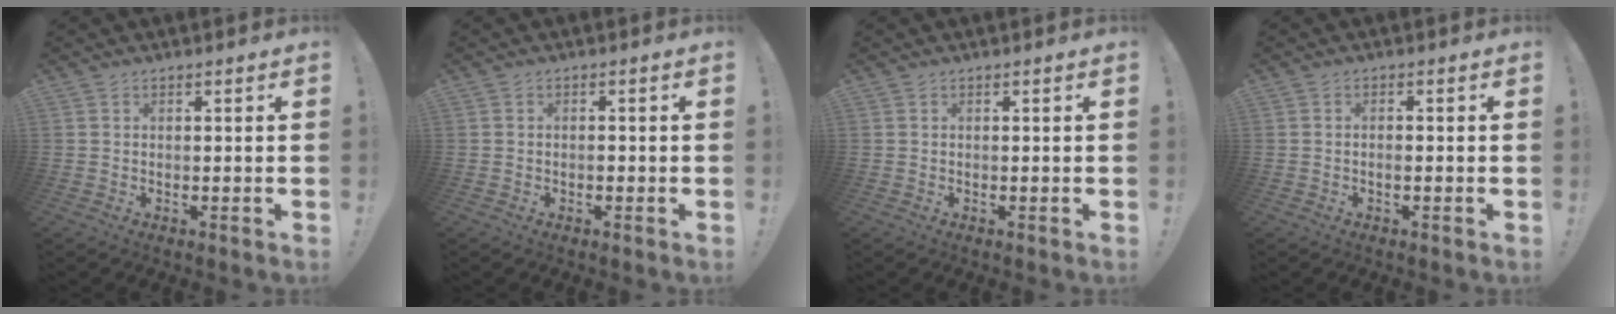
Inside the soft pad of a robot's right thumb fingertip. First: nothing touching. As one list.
[{"total": 0.7, "force": [-0.6, 0.2, 0.3], "torque": [-0.004, 0.001, -0.010]}, {"total": 0.0}, {"total": 1.2, "force": [-0.6, 0.2, 1.1], "torque": [-0.018, 0.001, -0.011]}]